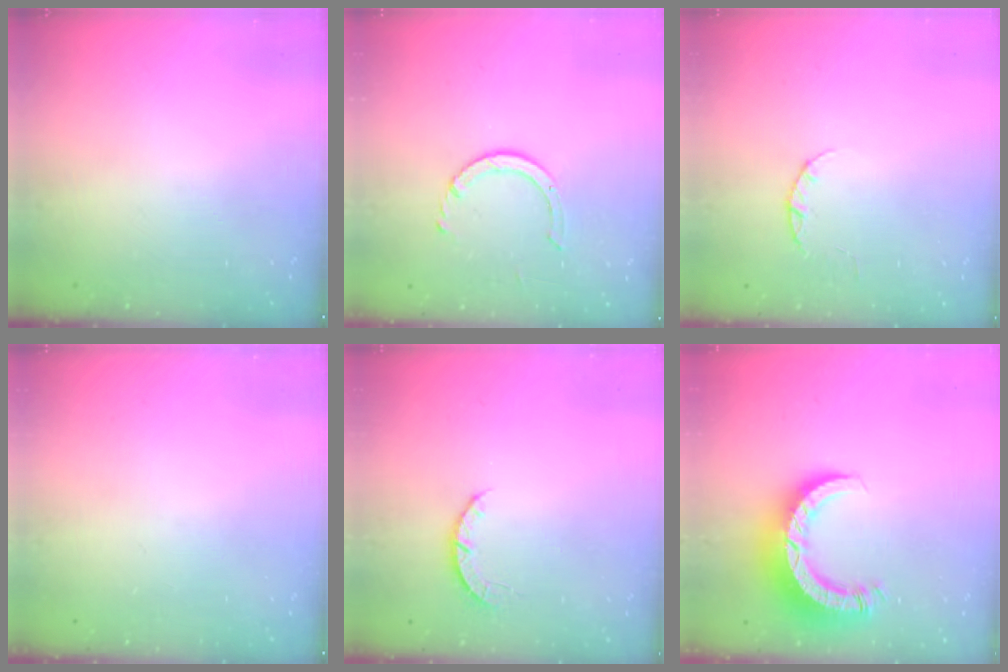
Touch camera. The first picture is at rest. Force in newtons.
{"total": 4.2, "press": 4.2, "slide": 0.3}
{"total": 2.4, "press": 2.3, "slide": 0.4}
{"total": 0.0}
{"total": 2.7, "press": 2.6, "slide": 0.4}
{"total": 10.0, "press": 10.0, "slide": 1.1}